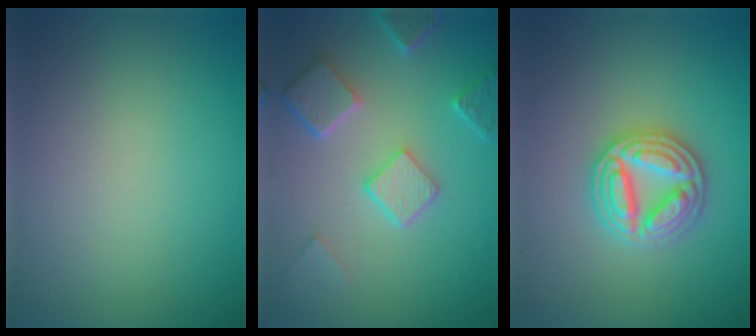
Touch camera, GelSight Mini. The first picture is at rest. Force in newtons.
{"total": 4.9, "press": 3.8, "slide": 3.0}
{"total": 5.0, "press": 5.0, "slide": 0.8}